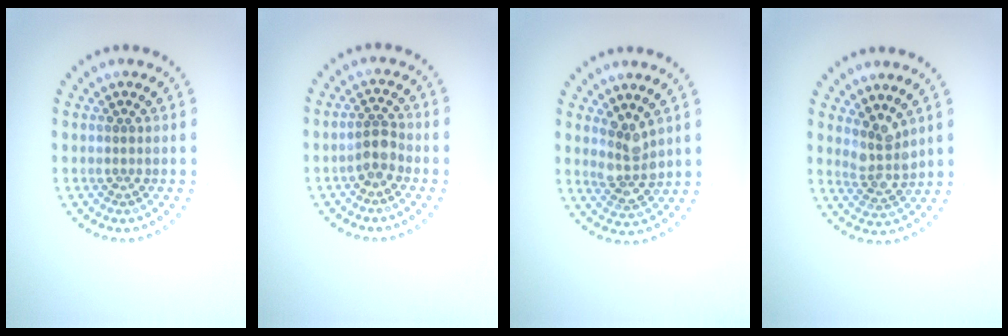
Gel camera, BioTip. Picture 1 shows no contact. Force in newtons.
{"total": 2.0, "press": 1.7, "slide": 1.0}
{"total": 2.9, "press": 2.6, "slide": 1.3}
{"total": 3.0, "press": 2.4, "slide": 1.8}